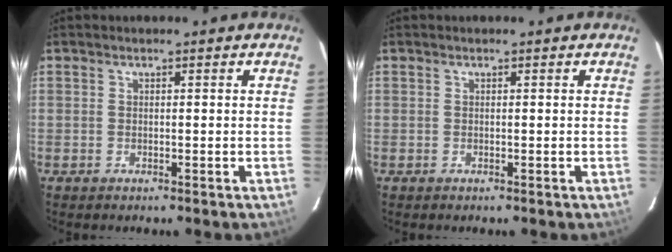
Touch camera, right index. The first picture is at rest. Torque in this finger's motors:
{"motor_torque": [0.00, 0.00, 0.01, 0.00]}